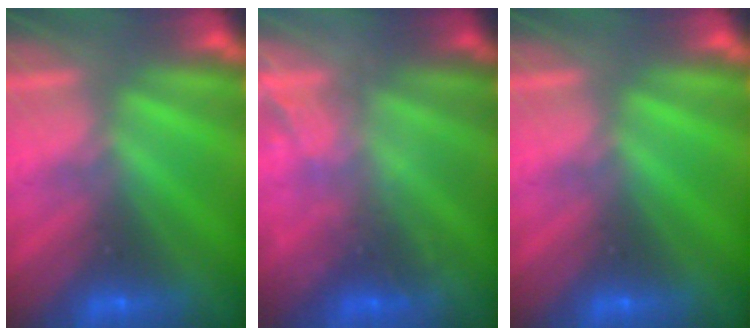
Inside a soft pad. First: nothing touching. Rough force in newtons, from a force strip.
{"total": 2.3}
{"total": 0.0}